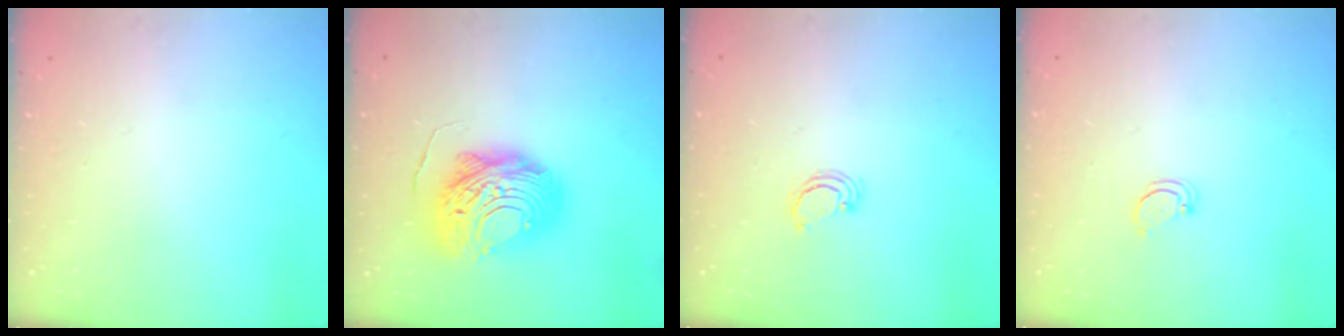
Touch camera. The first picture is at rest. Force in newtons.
{"total": 17.5, "press": 17.5, "slide": 1.5}
{"total": 2.6, "press": 2.6, "slide": 0.3}
{"total": 2.5, "press": 2.5, "slide": 0.3}